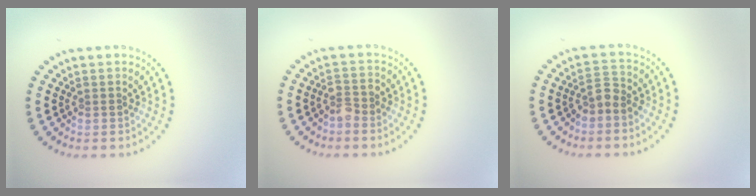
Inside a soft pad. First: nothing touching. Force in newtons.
{"total": 1.6, "press": 1.4, "slide": 0.8}
{"total": 1.9, "press": 1.4, "slide": 1.2}